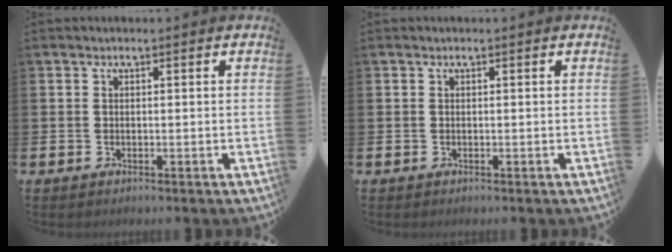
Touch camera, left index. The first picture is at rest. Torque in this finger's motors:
{"motor_torque": [0.00, 0.00, 0.03, 0.00]}